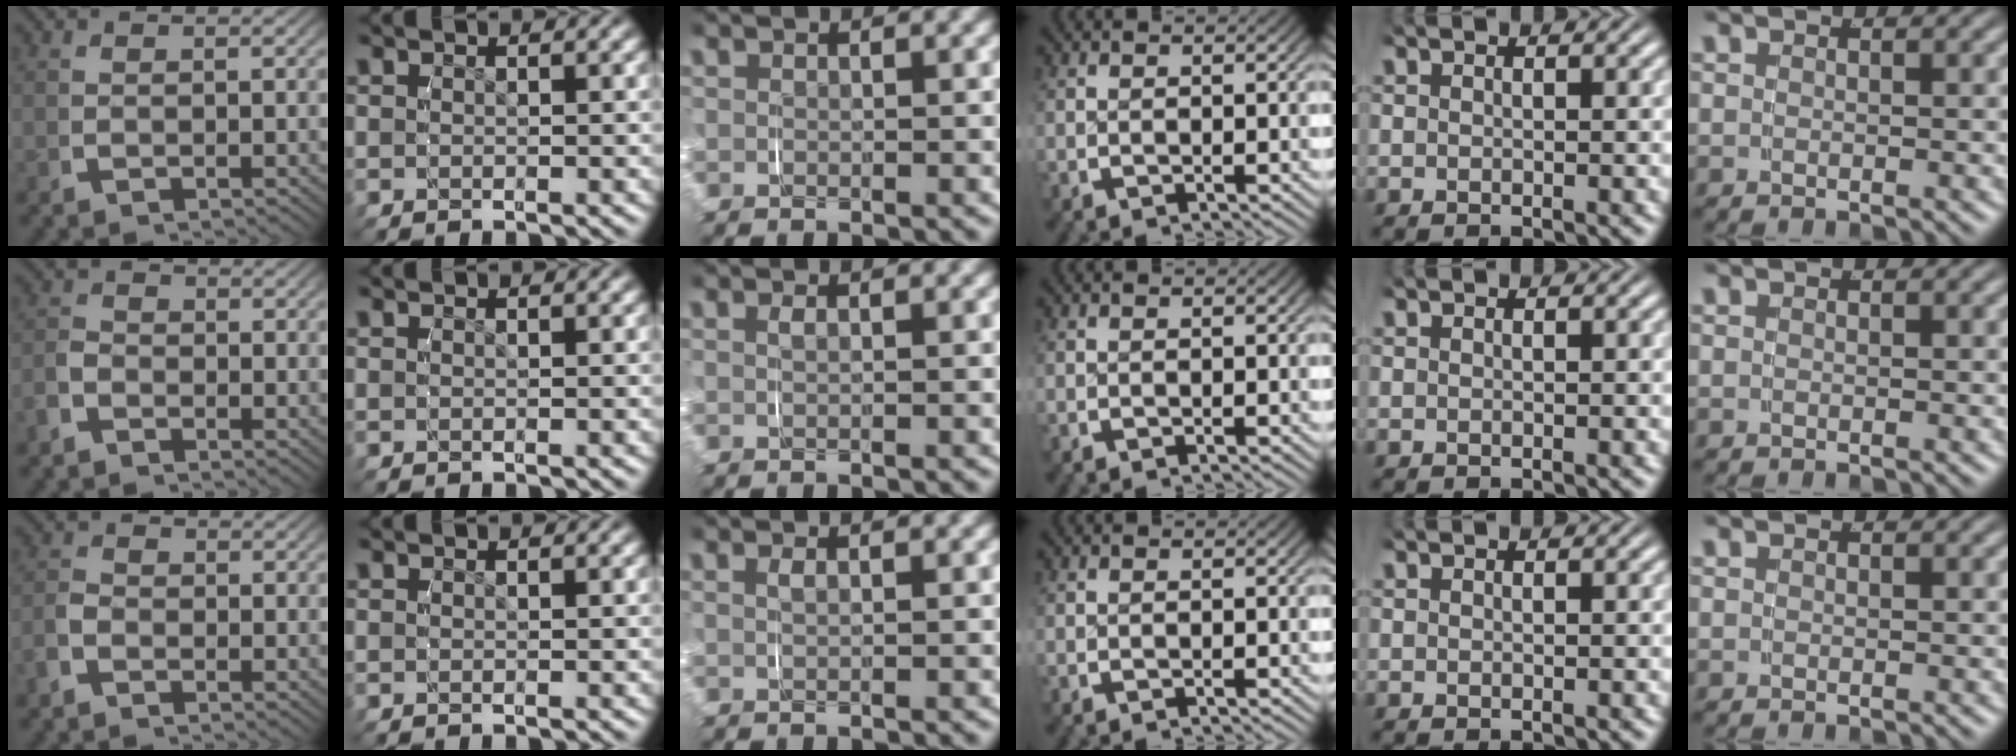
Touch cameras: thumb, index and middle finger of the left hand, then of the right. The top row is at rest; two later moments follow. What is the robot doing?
{"motion": "grasp_and_lifting", "object": "paper"}